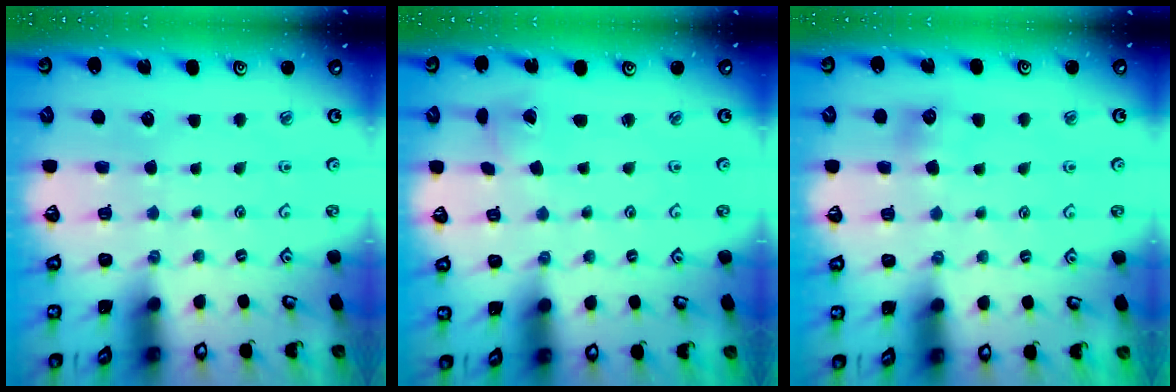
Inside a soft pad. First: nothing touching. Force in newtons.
{"total": 2.1, "press": 2.1, "slide": 0.1}
{"total": 5.7, "press": 5.6, "slide": 0.8}